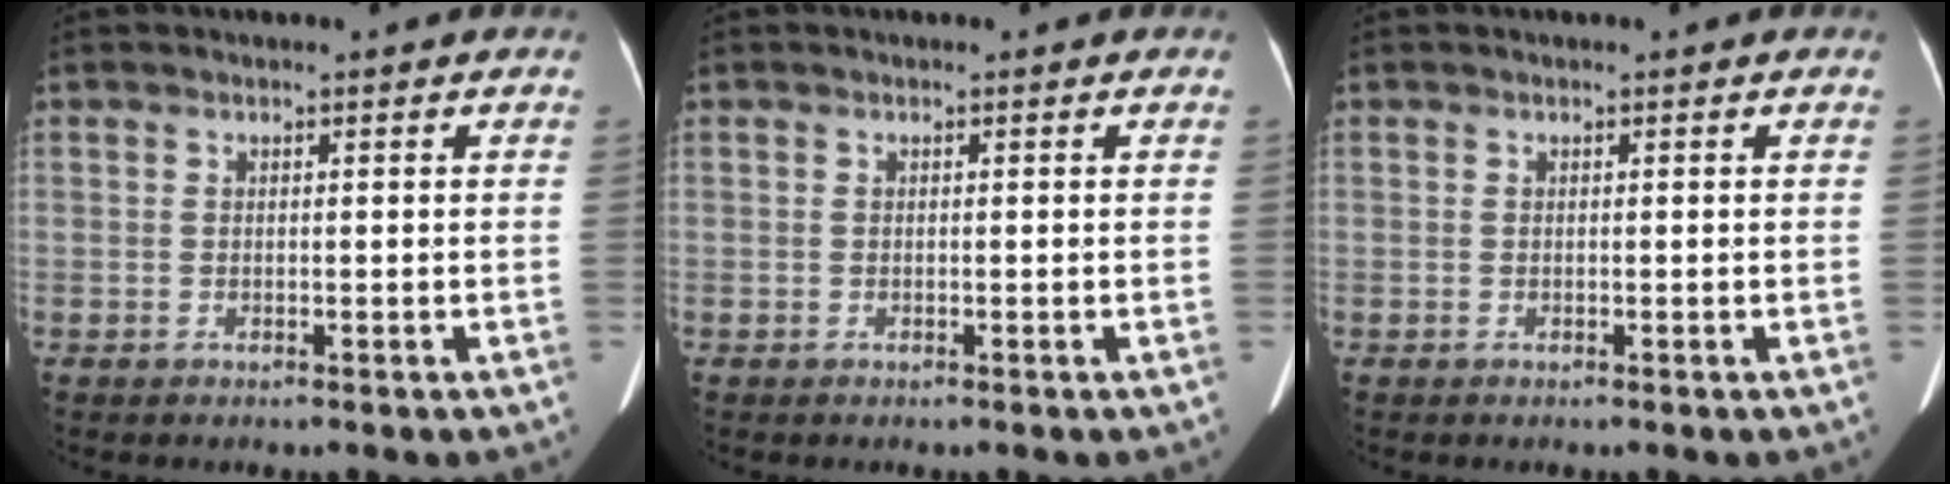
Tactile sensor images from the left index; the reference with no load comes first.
{"total": 0.0}
{"total": 0.0}